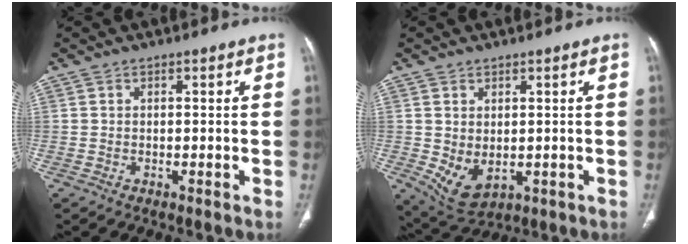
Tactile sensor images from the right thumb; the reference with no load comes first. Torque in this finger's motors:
{"motor_torque": [-0.43, 0.65, 0.27, 0.66, 0.22]}